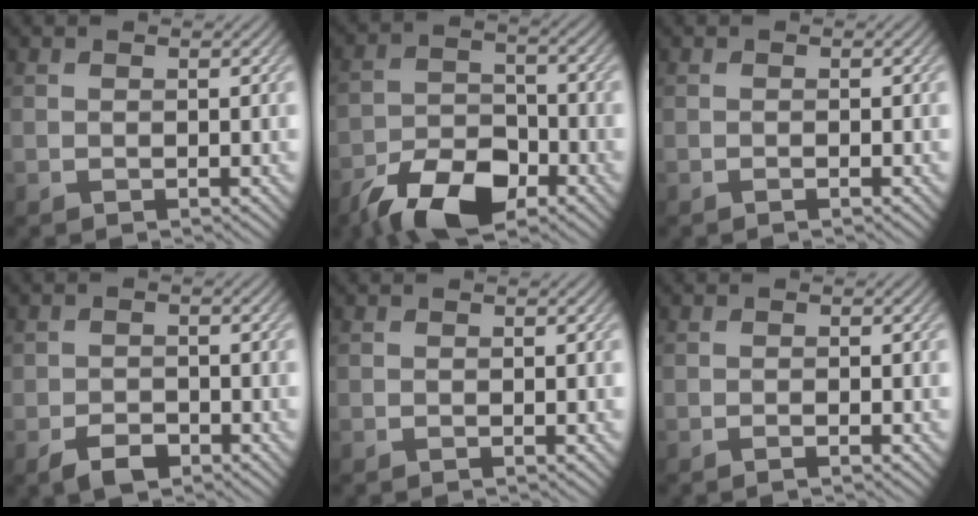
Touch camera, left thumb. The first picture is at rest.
{"total": 9.9, "force": [-6.7, 4.4, 5.7], "torque": [-0.104, -0.002, -0.134]}
{"total": 0.6, "force": [-0.3, 0.0, 0.5], "torque": [-0.009, 0.000, -0.008]}
{"total": 2.9, "force": [-1.9, 1.7, 1.4], "torque": [-0.025, -0.003, -0.037]}
{"total": 0.0}
{"total": 0.9, "force": [-0.5, 0.0, 0.7], "torque": [-0.013, 0.001, -0.011]}